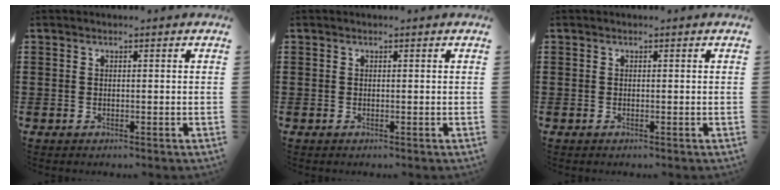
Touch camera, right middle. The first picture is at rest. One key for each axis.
{"total": 0.0}
{"total": 0.0}